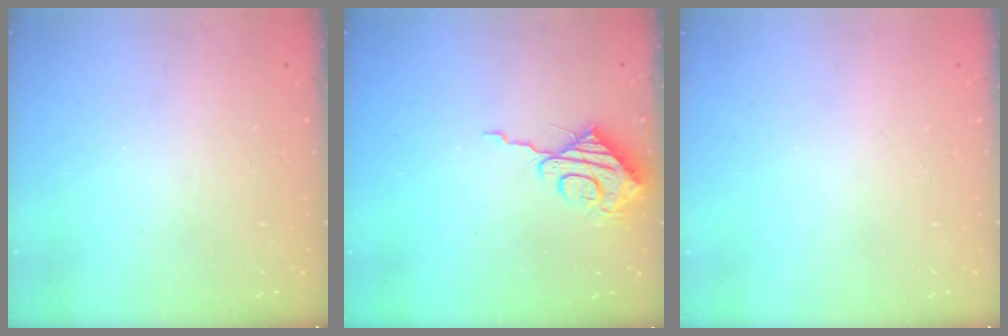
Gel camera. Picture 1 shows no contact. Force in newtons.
{"total": 9.5, "press": 9.5, "slide": 0.7}
{"total": 0.0}